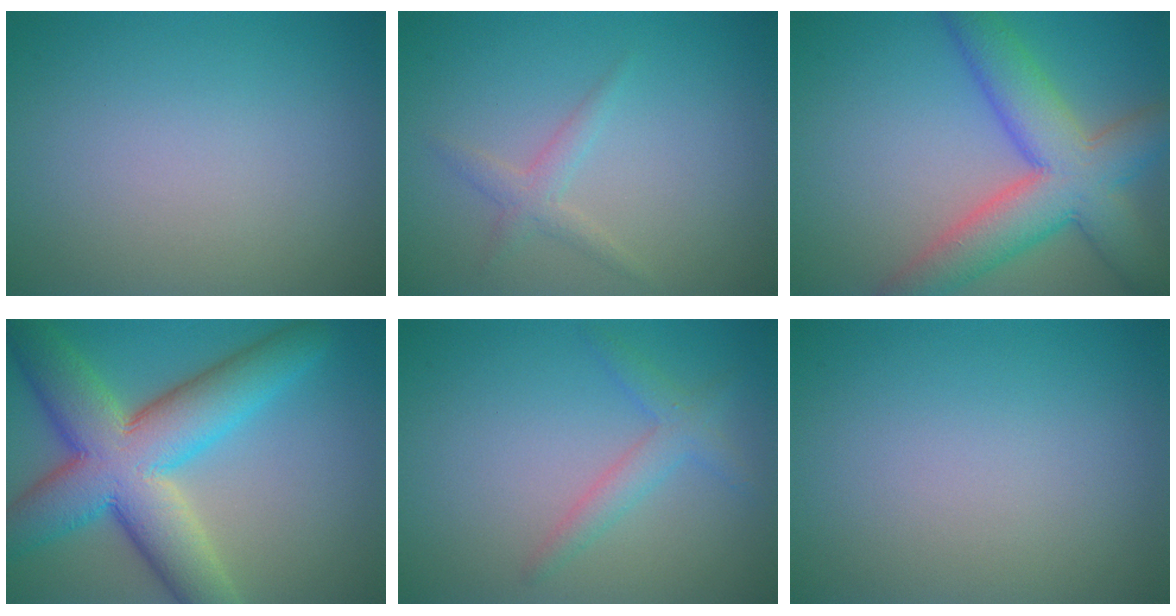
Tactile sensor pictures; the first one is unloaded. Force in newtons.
{"total": 1.6, "press": 1.6, "slide": 0.0}
{"total": 8.5, "press": 8.4, "slide": 0.4}
{"total": 11.6, "press": 11.5, "slide": 0.5}
{"total": 2.2, "press": 2.2, "slide": 0.0}
{"total": 0.0}